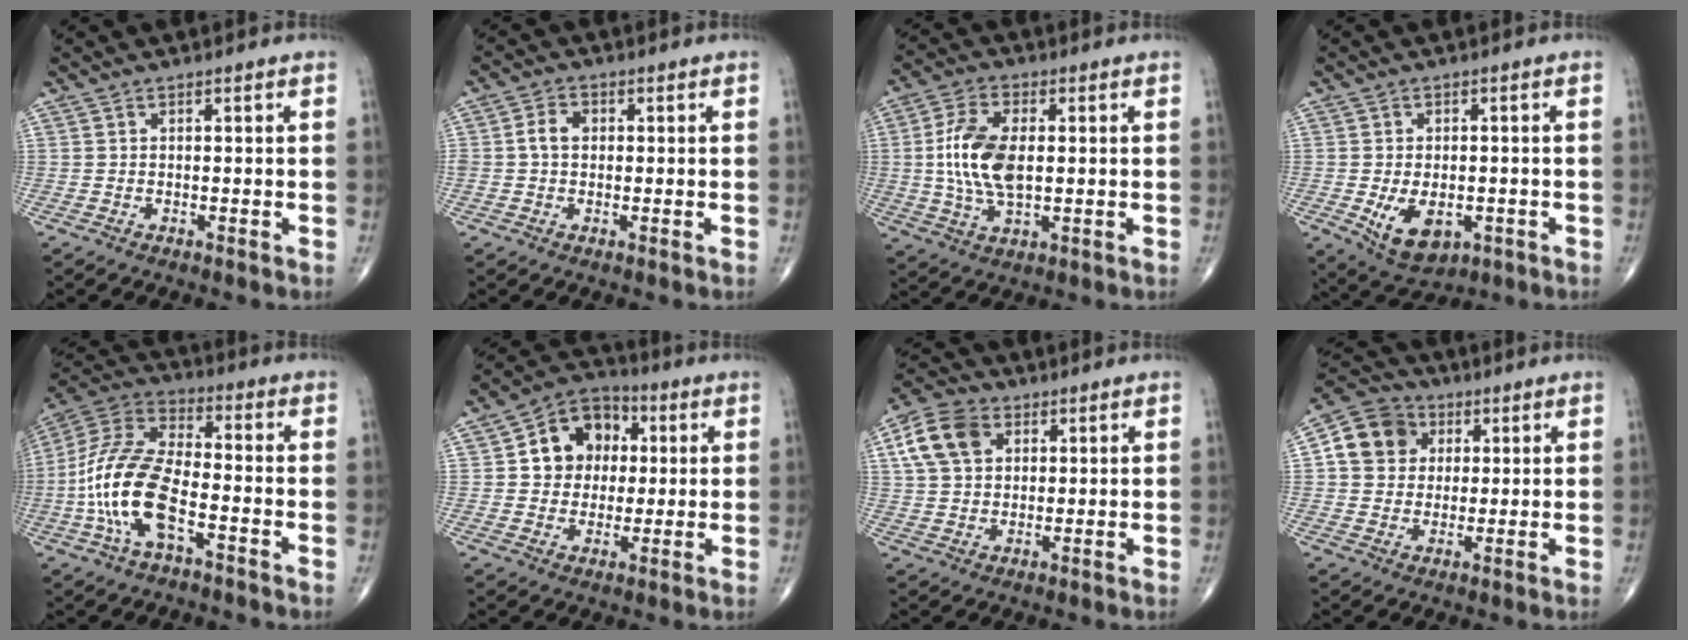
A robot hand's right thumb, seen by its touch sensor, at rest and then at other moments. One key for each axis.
{"total": 3.6, "fx": 0.2, "fy": 2.7, "fz": 2.4, "tx": -0.047, "ty": 0.011, "tz": -0.001}
{"total": 11.7, "fx": 0.6, "fy": 6.0, "fz": 10.0, "tx": -0.207, "ty": 0.002, "tz": 0.013}
{"total": 8.7, "fx": -2.3, "fy": 5.4, "fz": 6.4, "tx": -0.094, "ty": -0.005, "tz": -0.022}
{"total": 16.8, "fx": -4.8, "fy": 7.6, "fz": 14.2, "tx": -0.302, "ty": 0.033, "tz": -0.095}
{"total": 12.2, "fx": 2.3, "fy": 10.0, "fz": 6.5, "tx": -0.058, "ty": 0.011, "tz": 0.031}
{"total": 10.4, "fx": 3.6, "fy": 7.4, "fz": 6.3, "tx": -0.106, "ty": 0.006, "tz": 0.062}
{"total": 10.6, "fx": 2.7, "fy": 9.2, "fz": 4.3, "tx": -0.056, "ty": 0.003, "tz": 0.036}